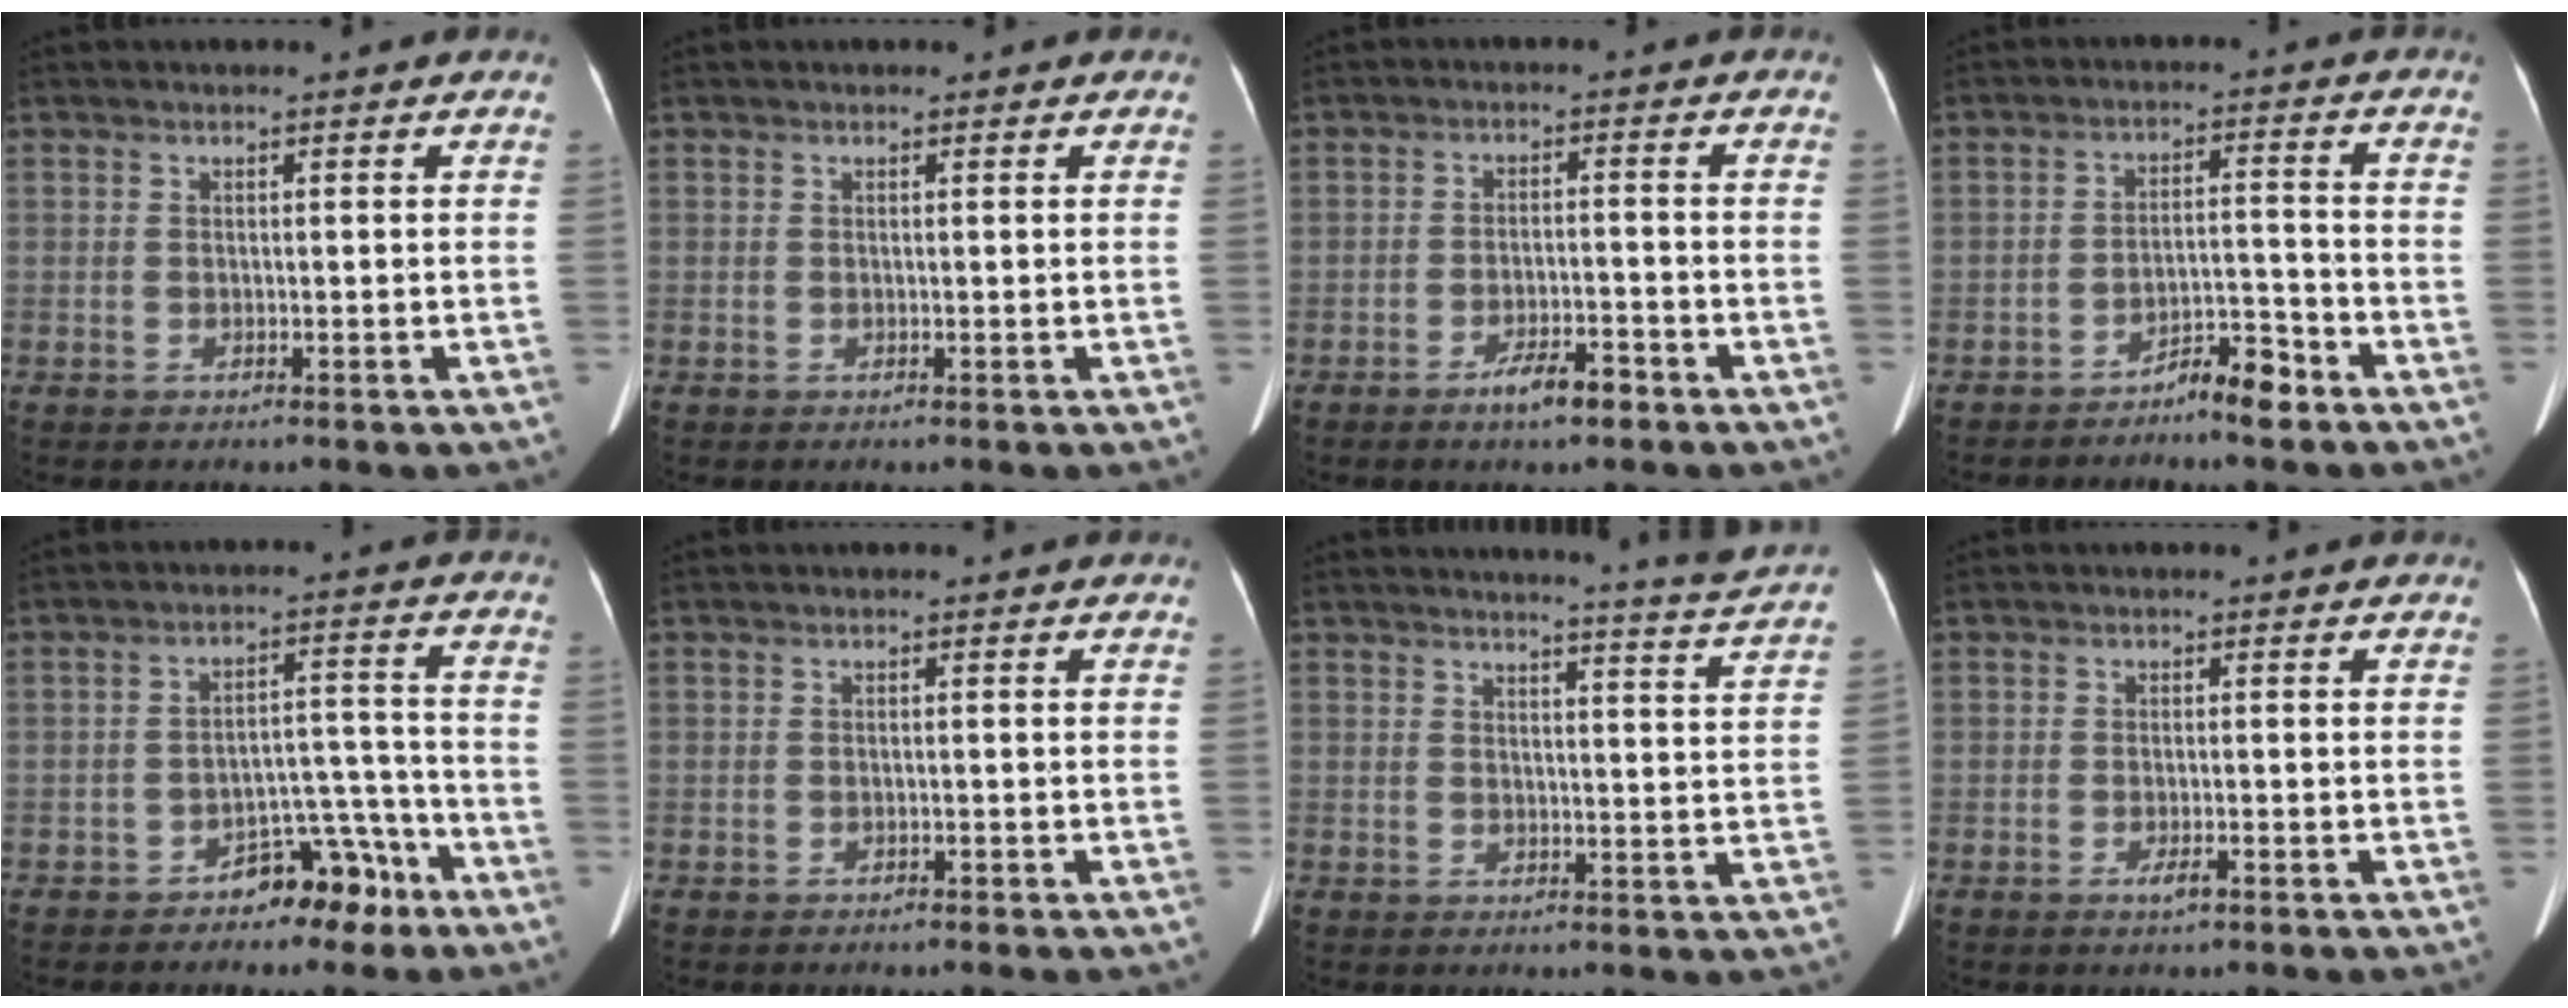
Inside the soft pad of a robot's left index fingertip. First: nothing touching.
{"total": 0.0}
{"total": 4.6, "force": [-3.2, 1.1, 3.1], "torque": [-0.056, 0.000, -0.052]}
{"total": 5.0, "force": [-4.2, 0.7, 2.7], "torque": [-0.040, 0.006, -0.072]}
{"total": 7.1, "force": [-5.2, 3.6, 3.3], "torque": [-0.037, 0.036, -0.075]}
{"total": 0.6, "force": [-0.5, 0.2, 0.1], "torque": [-0.006, 0.000, -0.009]}
{"total": 8.3, "force": [7.8, -2.4, 1.4], "torque": [-0.035, -0.050, 0.088]}
{"total": 1.6, "force": [-1.0, 0.3, 1.2], "torque": [-0.021, -0.002, -0.014]}